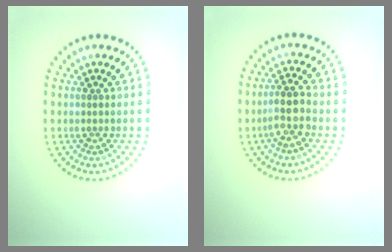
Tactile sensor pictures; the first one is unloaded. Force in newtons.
{"total": 2.8, "press": 2.5, "slide": 1.3}